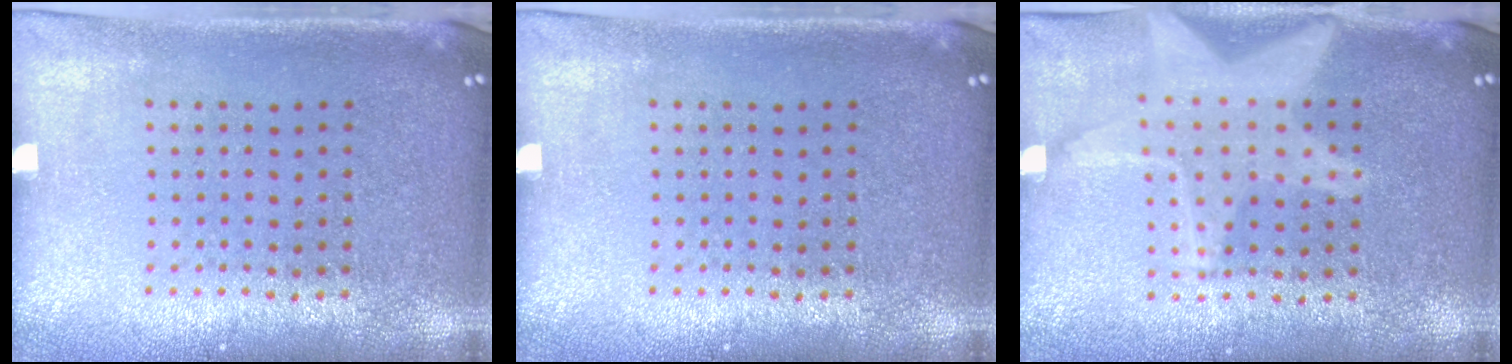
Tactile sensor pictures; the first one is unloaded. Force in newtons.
{"total": 0.0}
{"total": 2.6, "press": 2.6, "slide": 0.4}